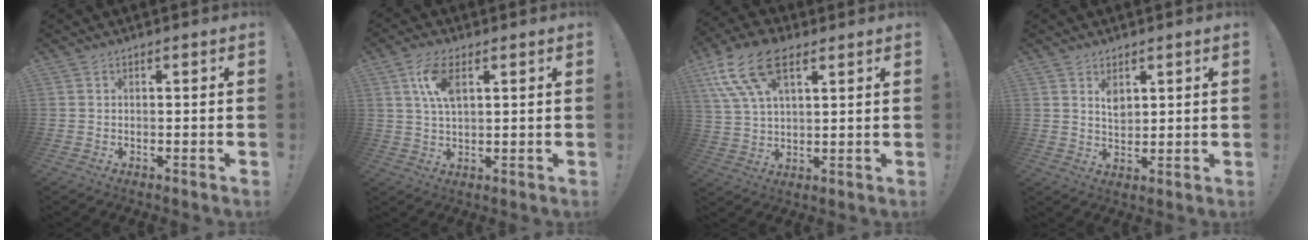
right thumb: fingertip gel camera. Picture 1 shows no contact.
{"total": 8.4, "force": [3.1, 4.0, 6.7], "torque": [-0.125, -0.001, 0.055]}
{"total": 15.1, "force": [7.8, 7.8, 10.4], "torque": [-0.219, -0.020, 0.140]}
{"total": 4.5, "force": [2.4, 3.0, 2.4], "torque": [-0.026, -0.016, 0.042]}